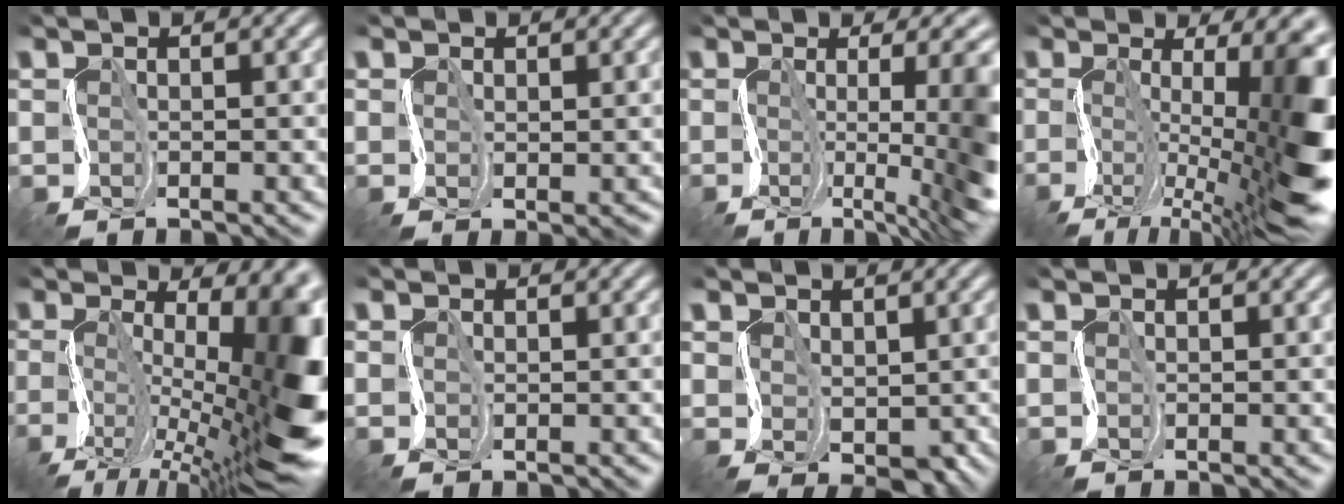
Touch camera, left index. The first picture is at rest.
{"total": 1.0, "force": [-0.1, 0.8, 0.5], "torque": [-0.012, 0.001, -0.005]}
{"total": 9.8, "force": [-0.7, 3.0, 9.3], "torque": [-0.108, 0.008, -0.008]}
{"total": 13.7, "force": [-2.2, 5.4, 12.4], "torque": [-0.178, 0.001, -0.041]}
{"total": 15.4, "force": [-2.4, 6.4, 13.8], "torque": [-0.204, -0.006, -0.038]}
{"total": 0.8, "force": [-0.3, 0.0, -0.7], "torque": [0.006, 0.002, -0.008]}
{"total": 2.2, "force": [0.1, 2.0, 0.8], "torque": [-0.026, -0.001, -0.001]}
{"total": 0.0}